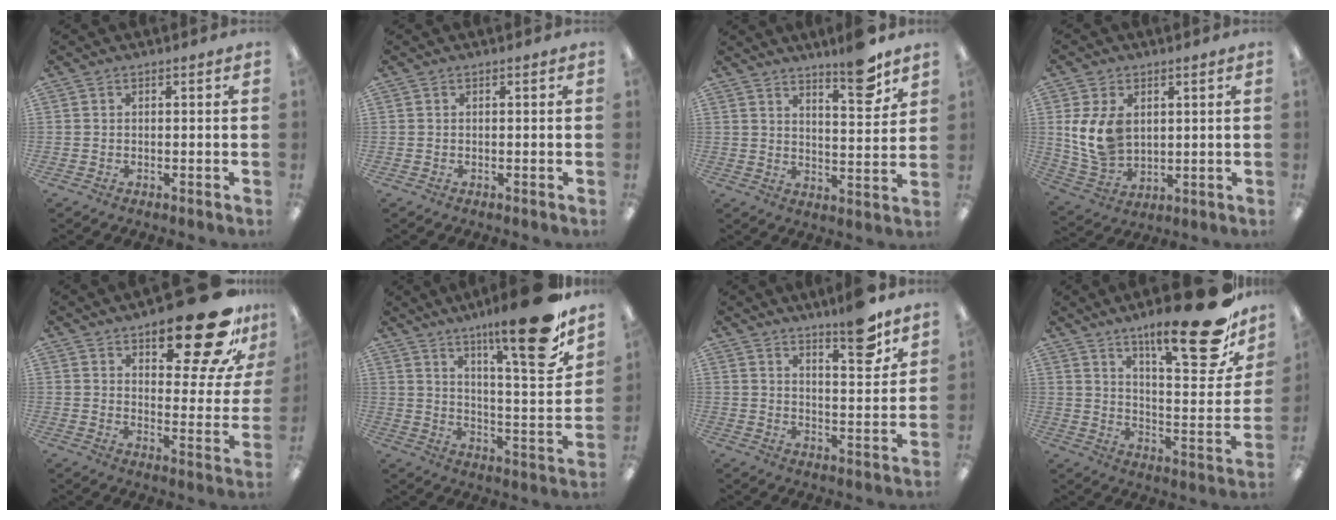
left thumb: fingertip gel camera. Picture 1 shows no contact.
{"total": 0.0}
{"total": 10.4, "force": [7.9, 2.4, 6.3], "torque": [-0.079, -0.053, 0.129]}
{"total": 11.0, "force": [2.9, 7.8, 7.2], "torque": [-0.158, -0.007, 0.055]}
{"total": 21.4, "force": [15.1, 7.9, 12.9], "torque": [-0.167, -0.101, 0.245]}
{"total": 20.0, "force": [14.2, 3.5, 13.7], "torque": [-0.196, -0.103, 0.220]}
{"total": 10.6, "force": [7.9, 2.5, 6.5], "torque": [-0.081, -0.051, 0.129]}
{"total": 23.3, "force": [16.1, 6.6, 15.5], "torque": [-0.215, -0.112, 0.254]}